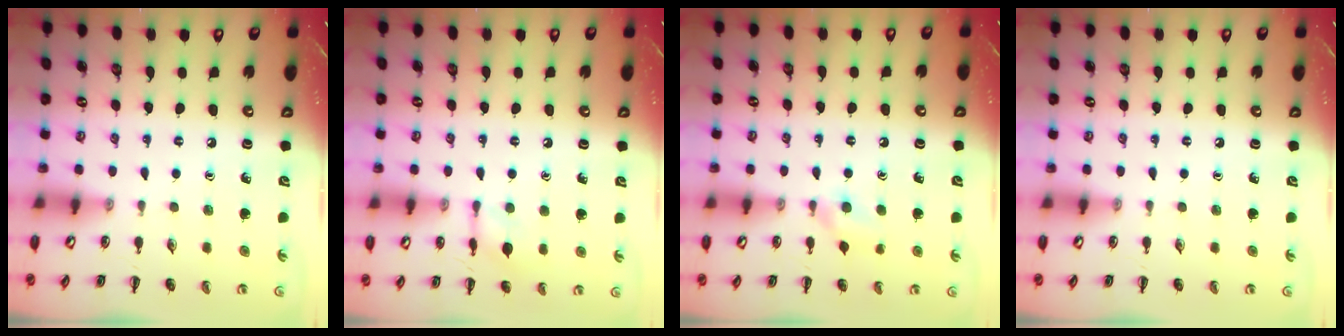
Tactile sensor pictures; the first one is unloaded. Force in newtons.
{"total": 6.8, "press": 6.8, "slide": 0.8}
{"total": 6.7, "press": 6.4, "slide": 1.9}
{"total": 0.0}